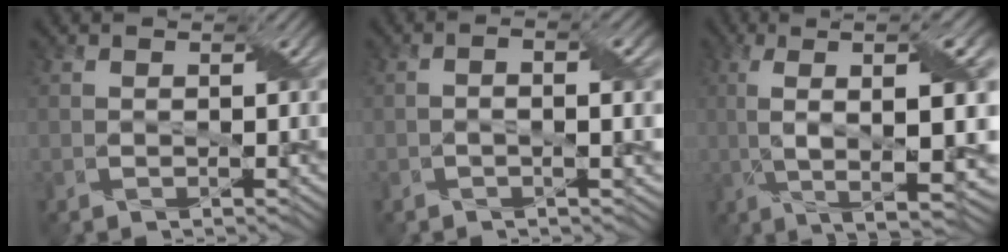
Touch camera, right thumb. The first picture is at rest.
{"total": 3.1, "force": [-0.1, 0.7, 3.0], "torque": [-0.054, 0.004, -0.003]}
{"total": 13.4, "force": [1.8, 3.1, 12.9], "torque": [-0.223, 0.014, 0.043]}